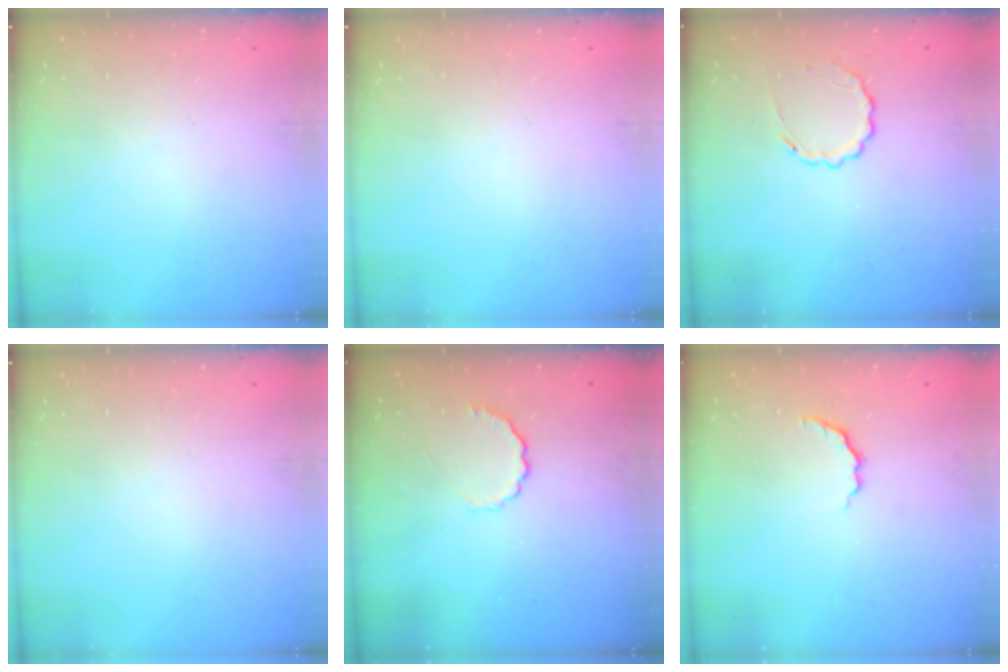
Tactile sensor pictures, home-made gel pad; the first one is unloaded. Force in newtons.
{"total": 0.0}
{"total": 5.8, "press": 5.6, "slide": 1.6}
{"total": 0.0}
{"total": 4.0, "press": 3.7, "slide": 1.6}
{"total": 3.5, "press": 3.4, "slide": 0.7}